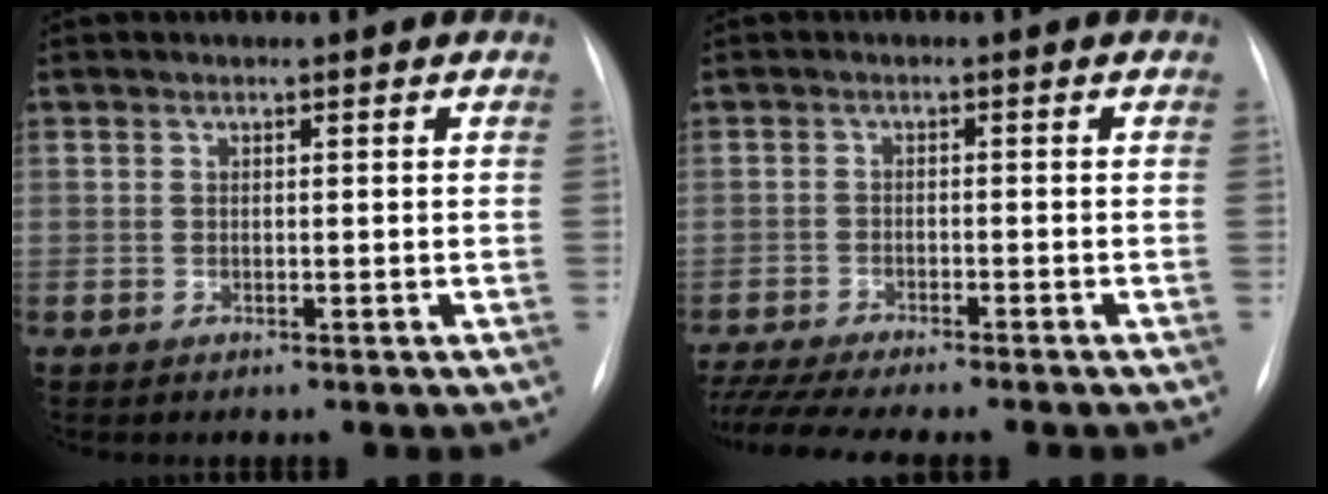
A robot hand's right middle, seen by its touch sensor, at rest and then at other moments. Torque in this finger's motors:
{"motor_torque": [1.06, -1.08, 0.15, 0.06]}